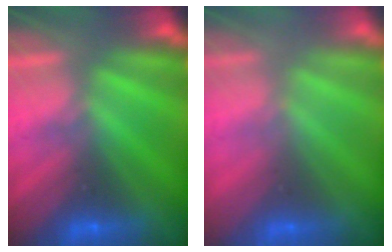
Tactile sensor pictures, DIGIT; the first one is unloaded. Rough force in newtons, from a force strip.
{"total": 2.5}